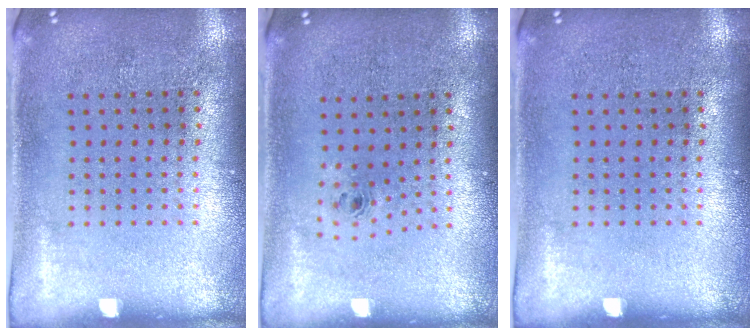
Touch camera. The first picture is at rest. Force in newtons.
{"total": 0.7, "press": 0.3, "slide": 0.7}
{"total": 0.0}